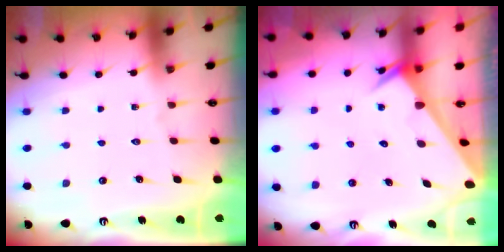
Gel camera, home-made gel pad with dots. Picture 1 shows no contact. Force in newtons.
{"total": 2.4, "press": 2.4, "slide": 0.1}